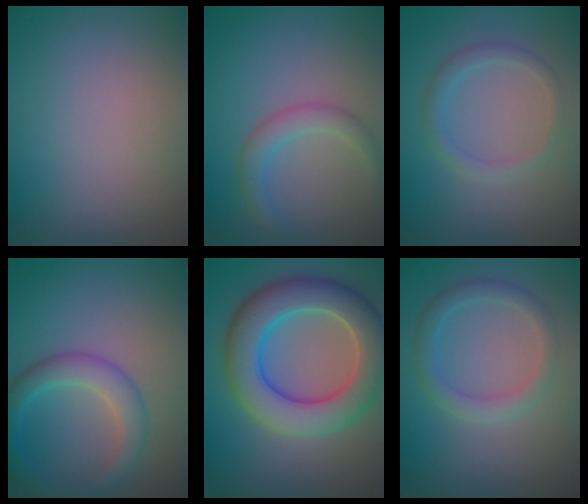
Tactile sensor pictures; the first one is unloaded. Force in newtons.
{"total": 2.3, "press": 2.3, "slide": 0.0}
{"total": 1.8, "press": 1.8, "slide": 0.0}
{"total": 4.1, "press": 4.1, "slide": 0.2}
{"total": 9.1, "press": 9.1, "slide": 0.6}
{"total": 2.6, "press": 2.6, "slide": 0.4}